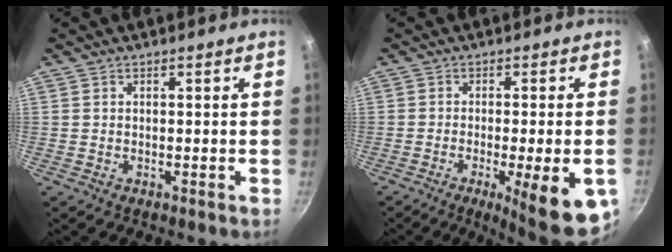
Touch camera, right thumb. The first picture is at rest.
{"total": 13.2, "force": [-4.7, 2.8, 11.9], "torque": [-0.149, 0.003, -0.060]}